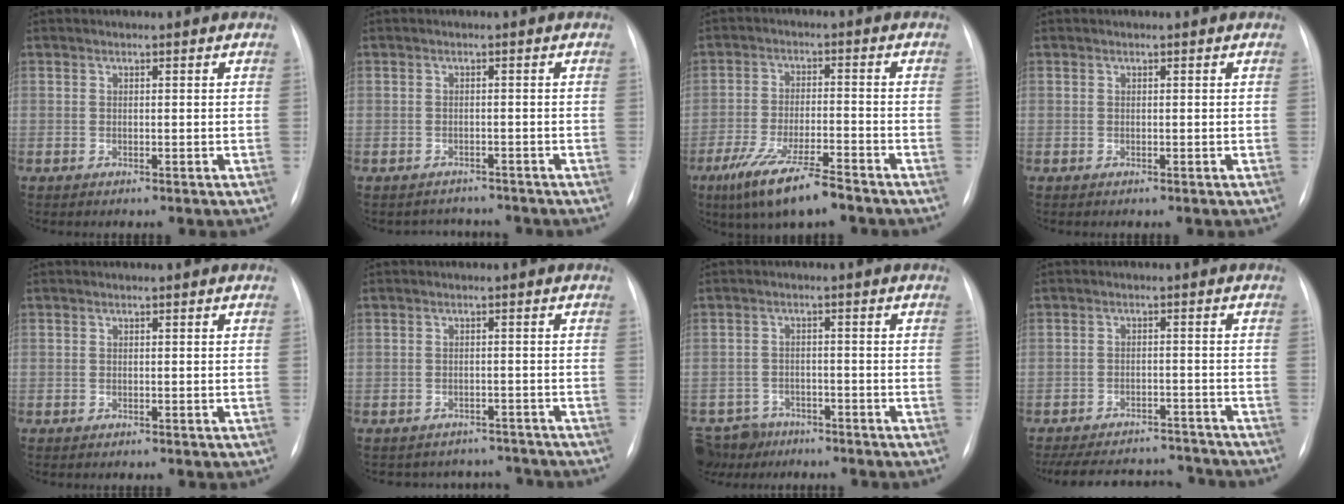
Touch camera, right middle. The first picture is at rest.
{"total": 2.8, "force": [-2.5, 1.1, -0.7], "torque": [0.008, 0.005, -0.036]}
{"total": 10.4, "force": [-7.4, 1.5, 7.2], "torque": [-0.137, -0.024, -0.128]}
{"total": 0.0}
{"total": 0.0}
{"total": 8.6, "force": [-8.0, 3.2, 0.0], "torque": [0.004, 0.027, -0.095]}
{"total": 8.0, "force": [-6.7, 4.3, 1.2], "torque": [-0.025, -0.001, -0.108]}
{"total": 16.5, "force": [-15.1, 4.8, 4.7], "torque": [-0.116, 0.004, -0.205]}